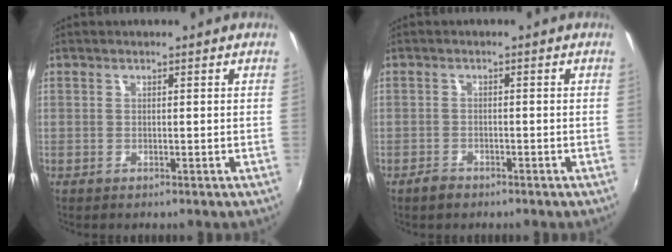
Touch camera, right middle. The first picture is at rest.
{"total": 2.0, "force": [-1.7, 0.9, 0.6], "torque": [-0.018, 0.001, -0.030]}